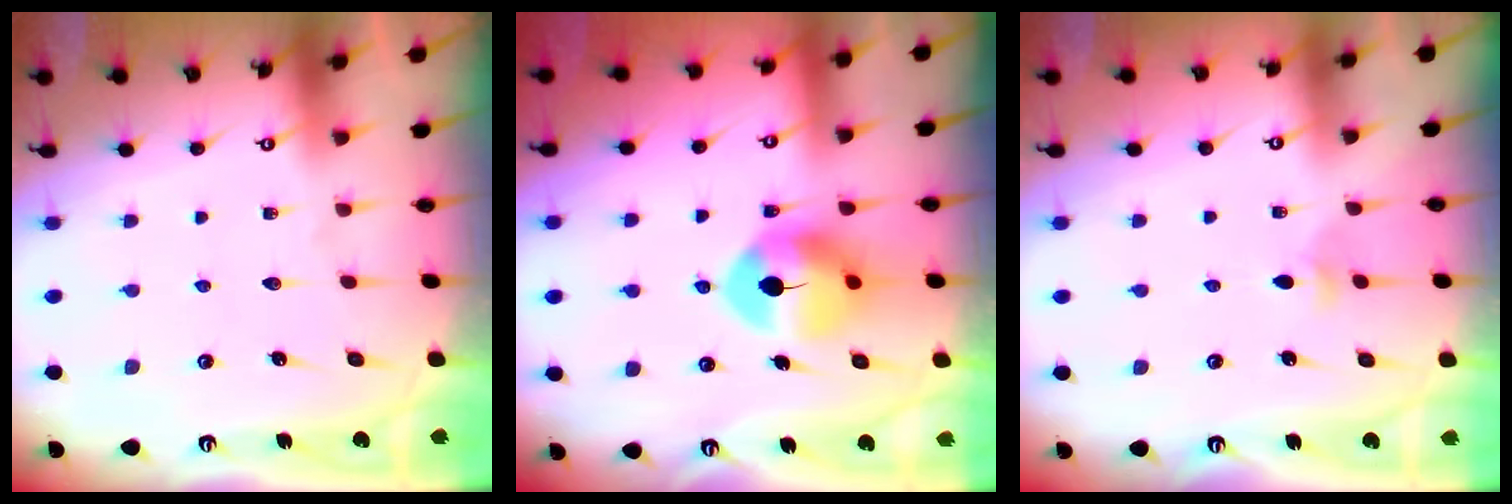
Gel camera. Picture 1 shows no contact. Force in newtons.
{"total": 8.5, "press": 8.5, "slide": 0.3}
{"total": 4.2, "press": 4.1, "slide": 0.9}